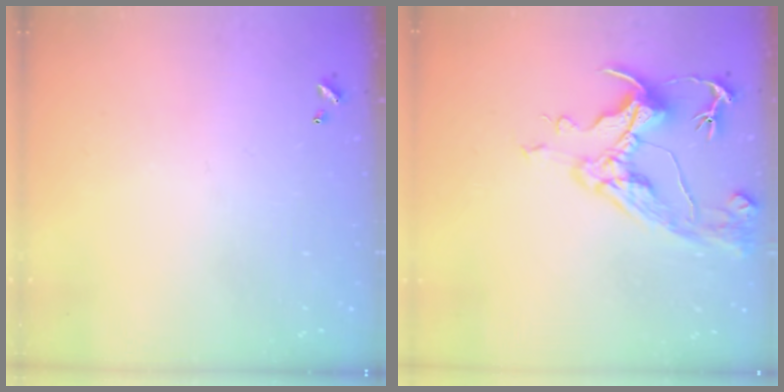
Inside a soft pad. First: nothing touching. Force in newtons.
{"total": 8.7, "press": 8.5, "slide": 1.4}